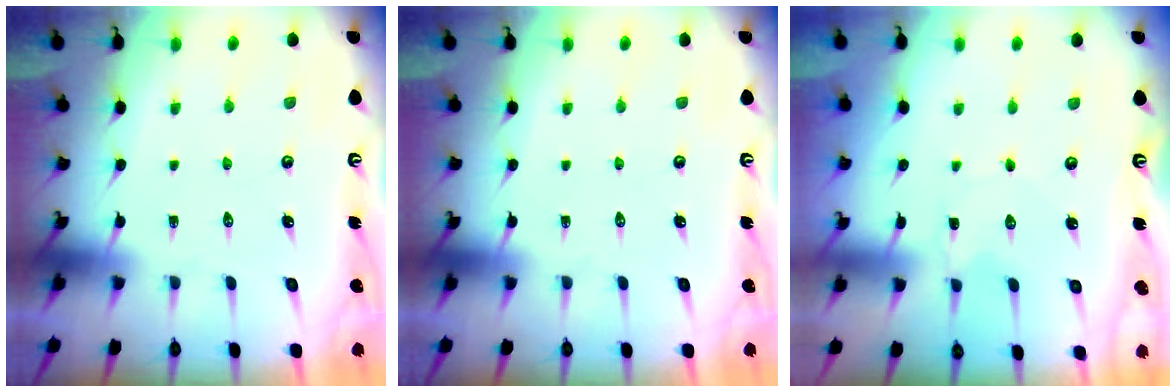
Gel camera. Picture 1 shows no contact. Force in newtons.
{"total": 0.0}
{"total": 0.9, "press": 0.9, "slide": 0.1}